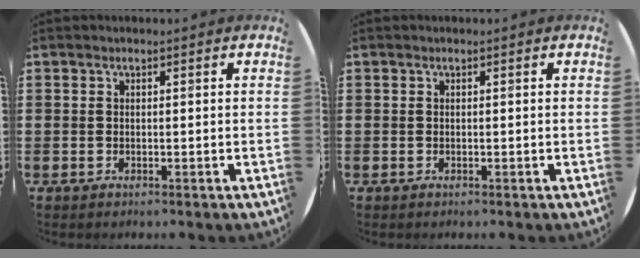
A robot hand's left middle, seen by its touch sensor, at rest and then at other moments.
{"total": 0.0}